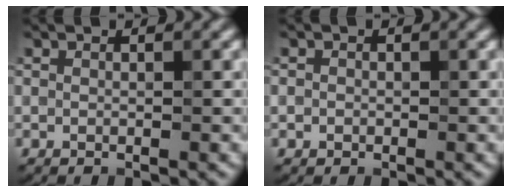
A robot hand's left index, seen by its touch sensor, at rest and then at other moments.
{"total": 0.7, "force": [-0.1, 0.7, 0.1], "torque": [0.004, -0.004, -0.003]}